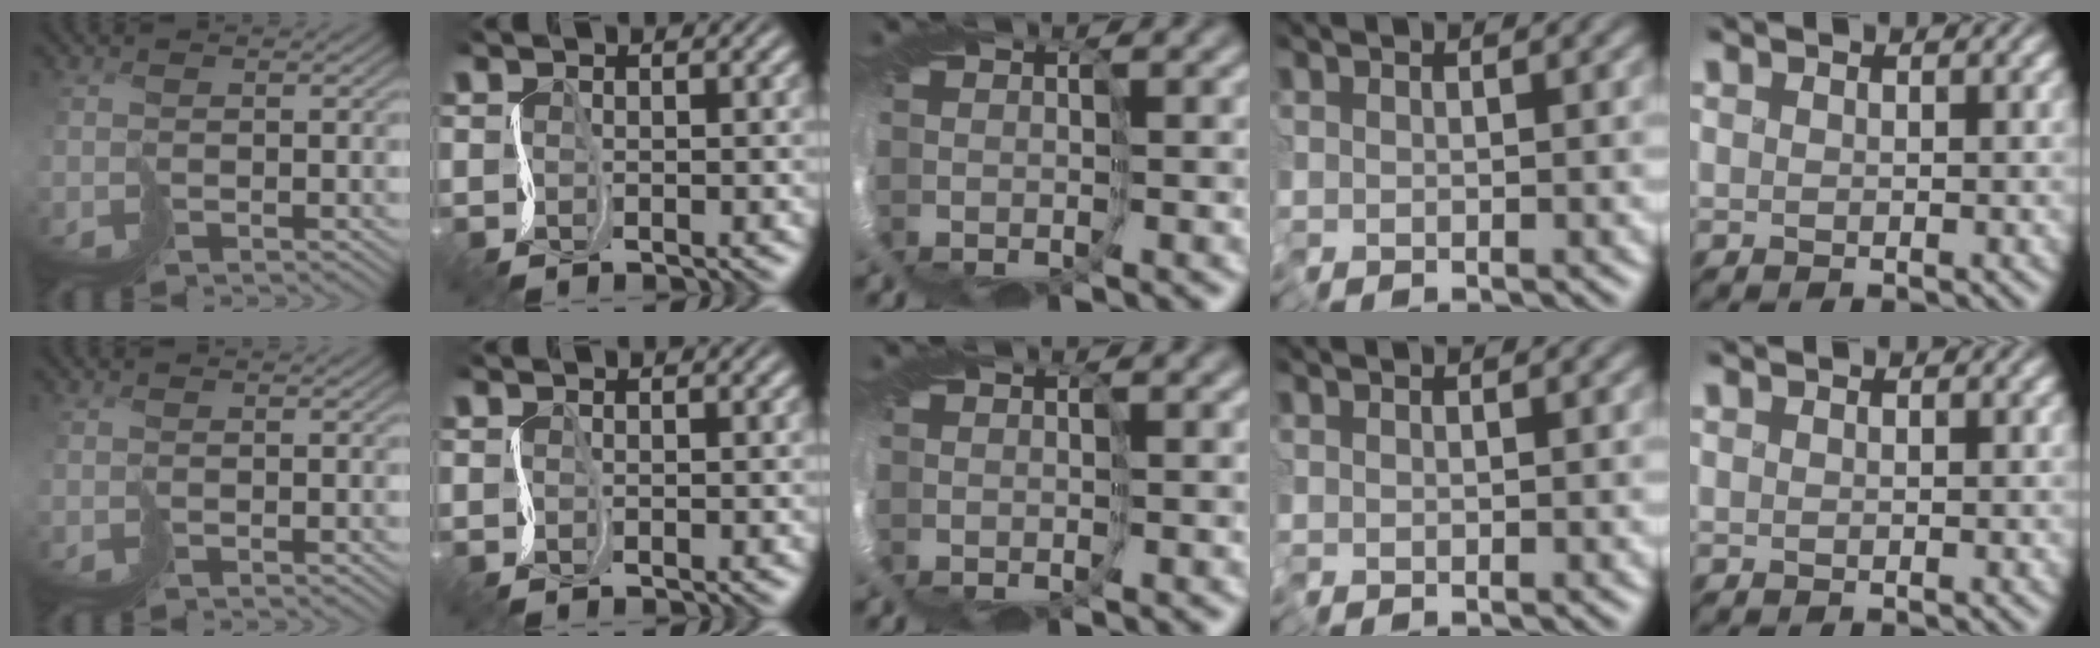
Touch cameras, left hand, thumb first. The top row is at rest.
{}